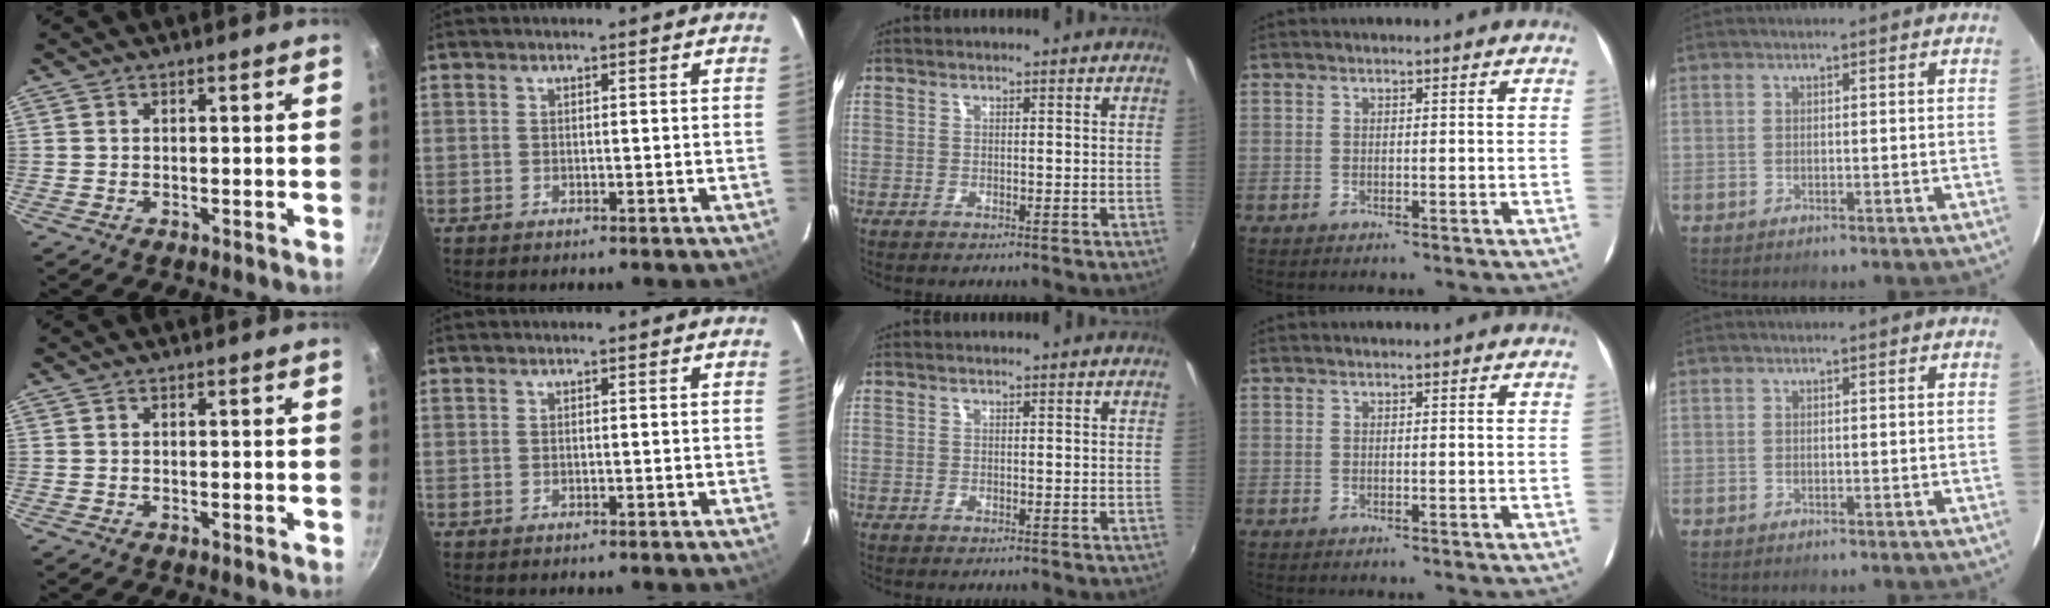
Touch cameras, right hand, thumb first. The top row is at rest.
{}